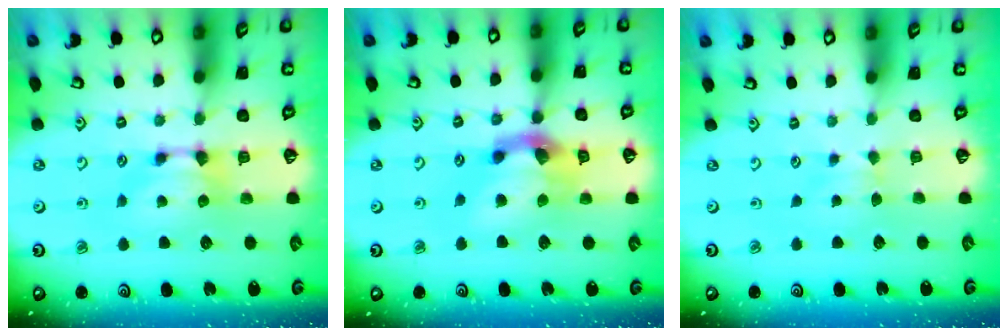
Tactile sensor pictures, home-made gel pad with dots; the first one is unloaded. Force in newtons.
{"total": 5.5, "press": 4.9, "slide": 2.4}
{"total": 3.0, "press": 3.0, "slide": 0.5}